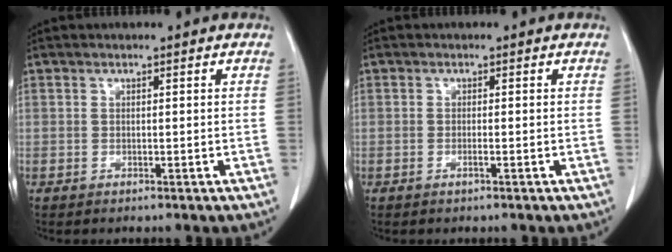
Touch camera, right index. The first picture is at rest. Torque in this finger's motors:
{"motor_torque": [-0.10, 0.08, -0.01, -0.01]}